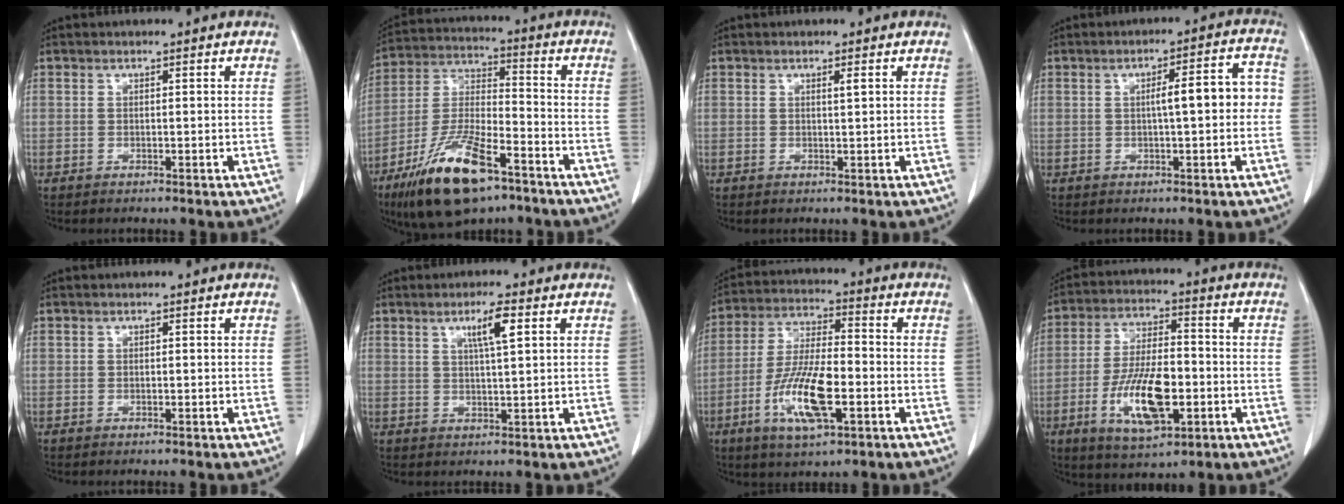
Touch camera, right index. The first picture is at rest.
{"total": 16.5, "force": [-10.1, 4.7, 12.2], "torque": [-0.257, -0.019, -0.179]}
{"total": 0.7, "force": [0.3, 0.0, 0.7], "torque": [-0.014, 0.001, 0.005]}
{"total": 6.8, "force": [-0.2, 1.3, 6.6], "torque": [-0.096, 0.031, -0.002]}
{"total": 0.0}
{"total": 4.6, "force": [1.9, 0.0, 4.1], "torque": [-0.071, 0.001, 0.033]}
{"total": 12.5, "force": [-4.3, 3.2, 11.3], "torque": [-0.230, -0.007, -0.076]}
{"total": 13.0, "force": [-3.9, 4.5, 11.5], "torque": [-0.225, -0.004, -0.065]}